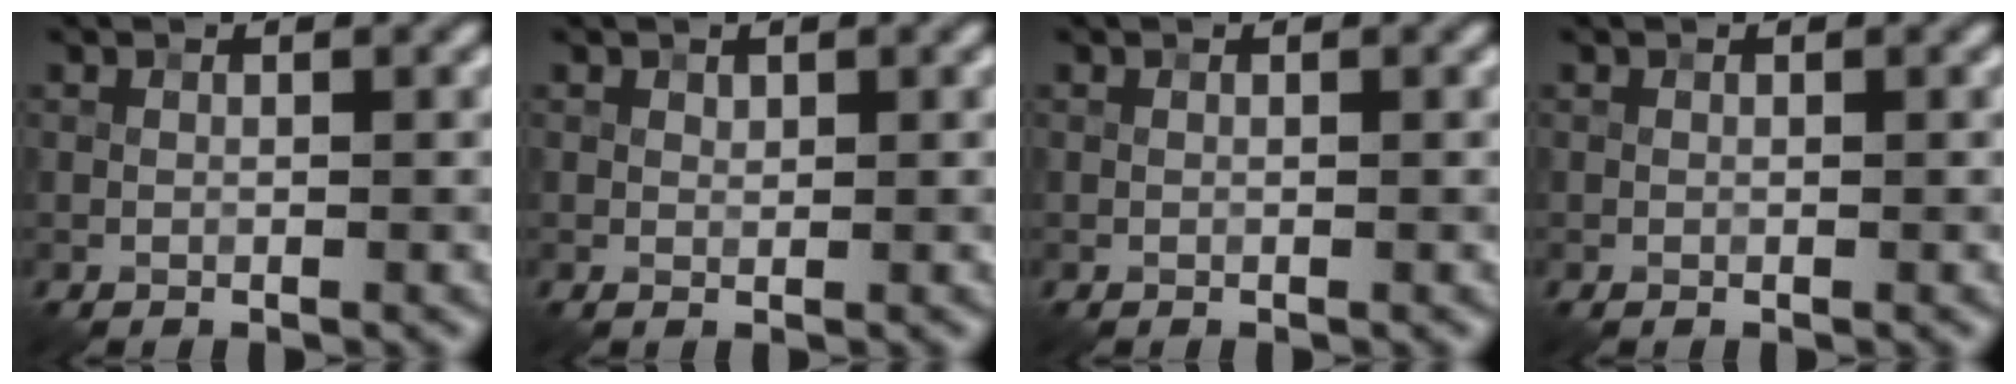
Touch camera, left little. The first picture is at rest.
{"total": 0.5, "force": [0.3, 0.3, 0.2], "torque": [-0.002, -0.002, 0.007]}
{"total": 0.0}
{"total": 0.0}